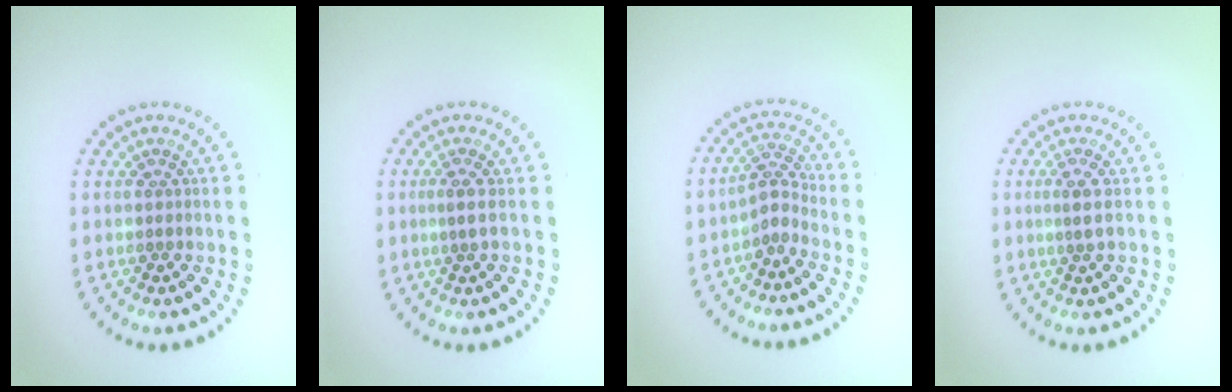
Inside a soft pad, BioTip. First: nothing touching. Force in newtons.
{"total": 1.1, "press": 0.5, "slide": 0.9}
{"total": 2.0, "press": 1.3, "slide": 1.5}
{"total": 1.7, "press": 1.2, "slide": 1.2}